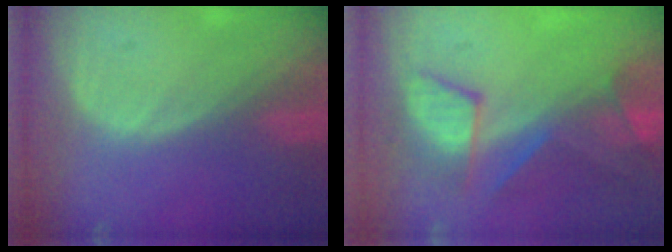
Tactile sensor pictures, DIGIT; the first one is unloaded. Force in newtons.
{"total": 8.7, "press": 8.2, "slide": 2.8}